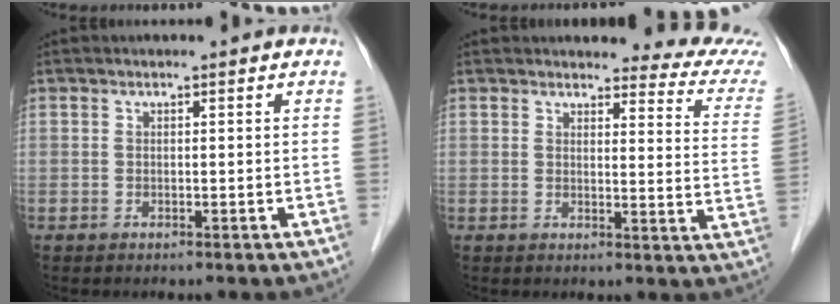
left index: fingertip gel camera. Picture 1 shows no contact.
{"total": 9.5, "force": [9.2, 0.5, 2.0], "torque": [-0.009, -0.071, 0.074]}